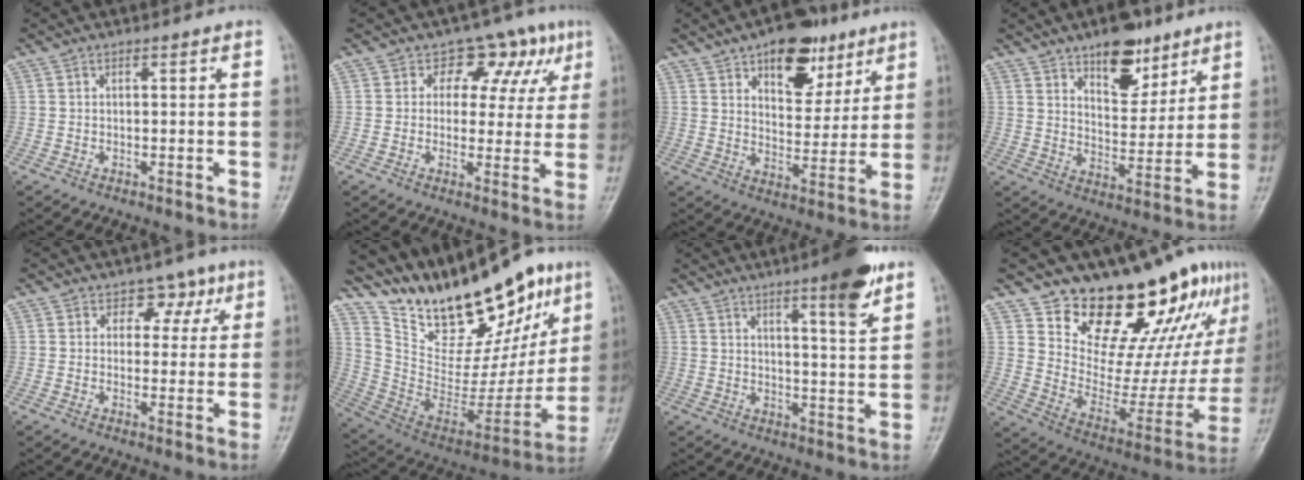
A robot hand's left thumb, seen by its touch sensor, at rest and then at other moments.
{"total": 9.5, "force": [4.2, 7.0, 4.8], "torque": [-0.001, -0.002, 0.048]}
{"total": 13.8, "force": [7.9, 7.5, 8.4], "torque": [-0.077, -0.037, 0.120]}
{"total": 12.0, "force": [7.7, 5.8, 7.1], "torque": [-0.073, -0.048, 0.124]}
{"total": 4.8, "force": [2.4, 3.8, 1.7], "torque": [0.015, -0.005, 0.029]}
{"total": 29.1, "force": [21.3, 12.2, 15.5], "torque": [-0.202, -0.081, 0.357]}
{"total": 9.7, "force": [6.0, 1.2, 7.5], "torque": [-0.098, -0.036, 0.084]}
{"total": 23.7, "force": [17.5, 10.2, 12.2], "torque": [-0.117, -0.115, 0.264]}